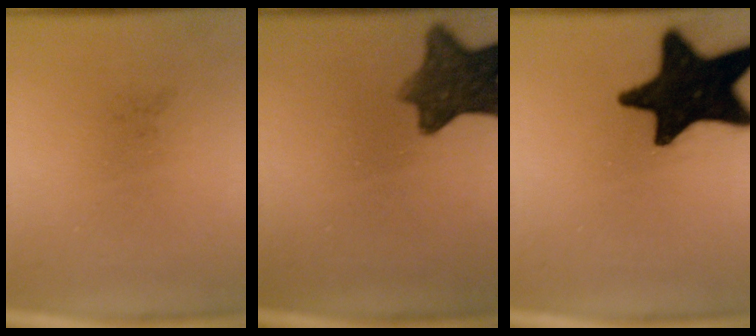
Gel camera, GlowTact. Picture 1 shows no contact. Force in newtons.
{"total": 9.2}
{"total": 19.6}